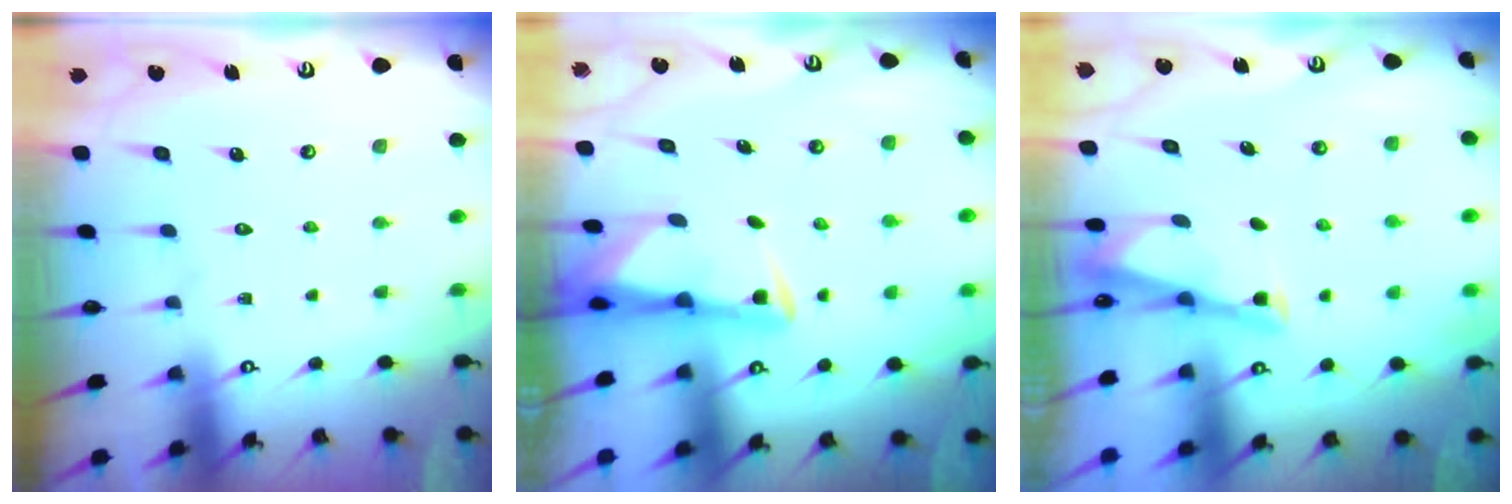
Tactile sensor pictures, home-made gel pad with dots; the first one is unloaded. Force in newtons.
{"total": 2.7, "press": 2.6, "slide": 0.5}
{"total": 2.9, "press": 2.9, "slide": 0.3}